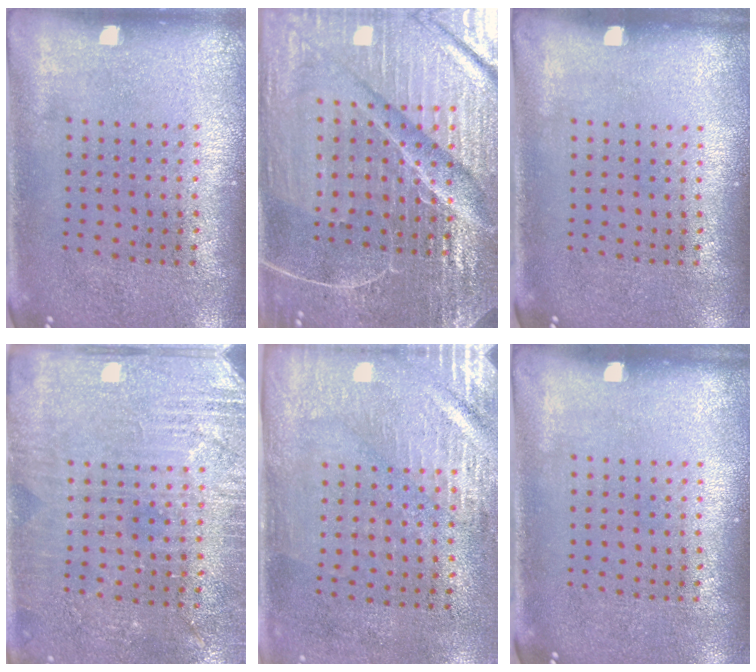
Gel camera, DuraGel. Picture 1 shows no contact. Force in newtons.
{"total": 6.8, "press": 6.0, "slide": 3.2}
{"total": 0.0}
{"total": 2.8, "press": 2.8, "slide": 0.5}
{"total": 2.9, "press": 2.5, "slide": 1.5}
{"total": 0.0}